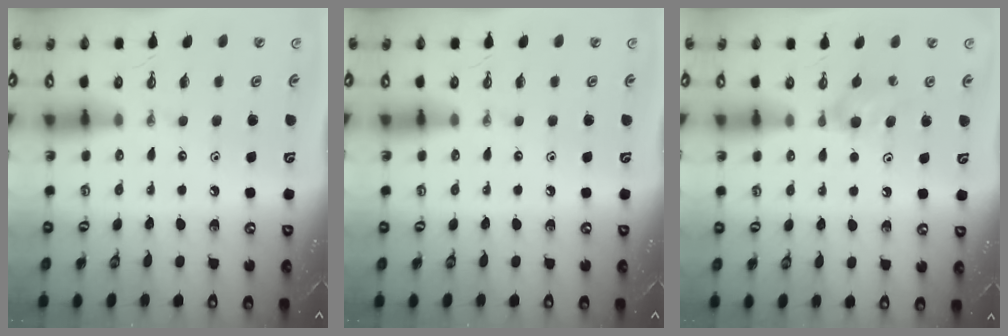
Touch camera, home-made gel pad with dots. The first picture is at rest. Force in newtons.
{"total": 0.0}
{"total": 4.6, "press": 4.6, "slide": 0.8}